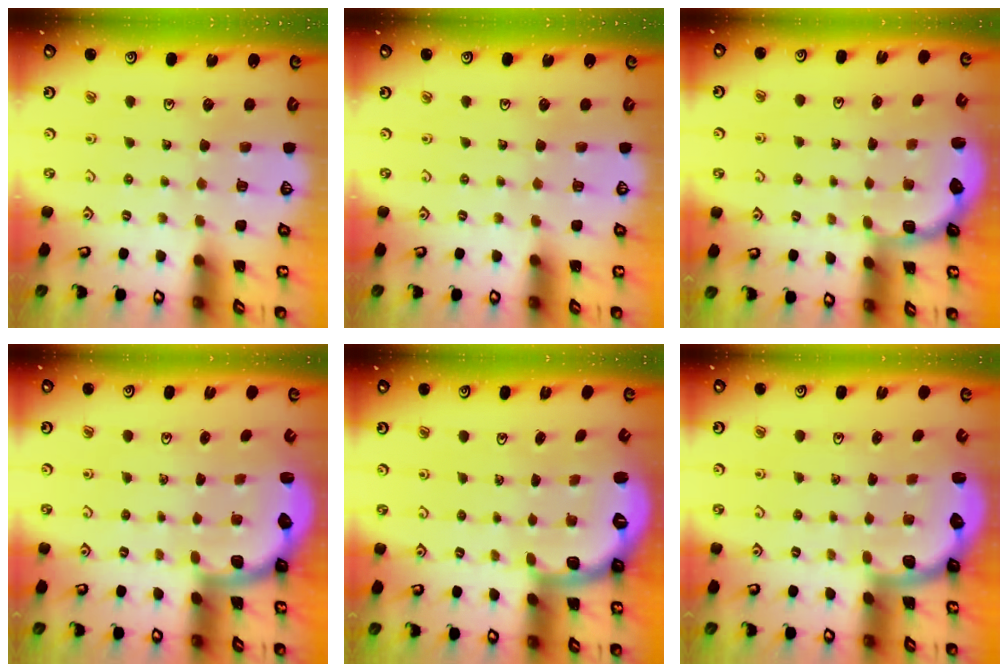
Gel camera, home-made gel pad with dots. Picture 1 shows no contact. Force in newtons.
{"total": 0.0}
{"total": 2.8, "press": 2.2, "slide": 1.8}
{"total": 2.4, "press": 2.1, "slide": 1.3}
{"total": 2.8, "press": 1.8, "slide": 2.1}
{"total": 2.1, "press": 1.9, "slide": 0.8}